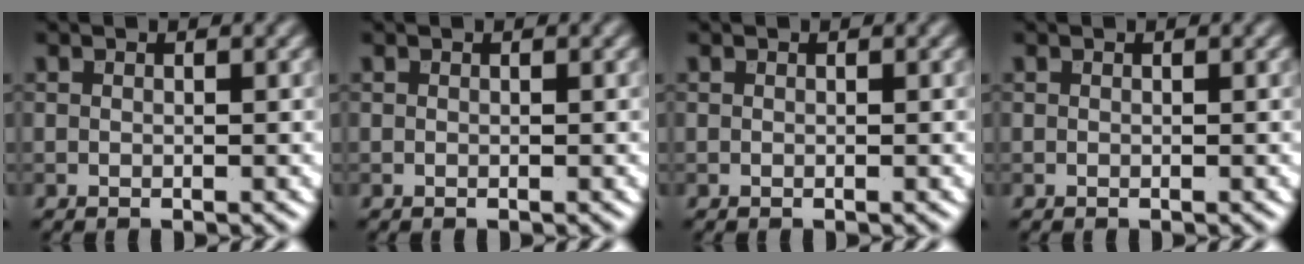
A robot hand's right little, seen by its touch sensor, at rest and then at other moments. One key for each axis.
{"total": 0.0}
{"total": 0.0}
{"total": 0.0}